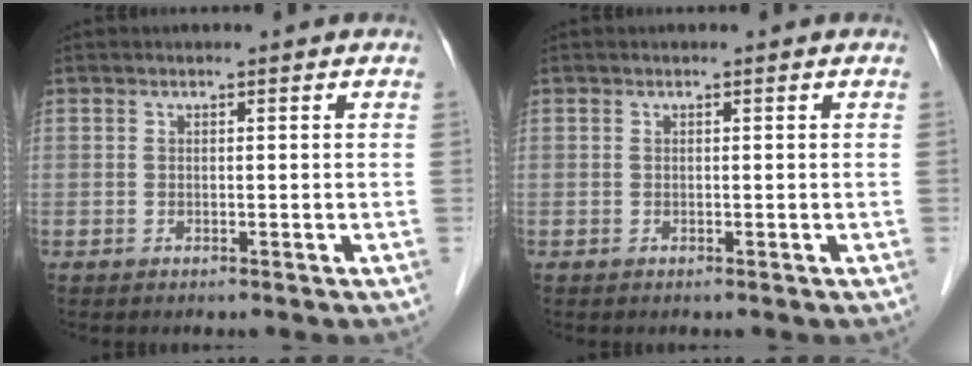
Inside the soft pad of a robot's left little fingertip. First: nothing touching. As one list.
[{"total": 0.0}]